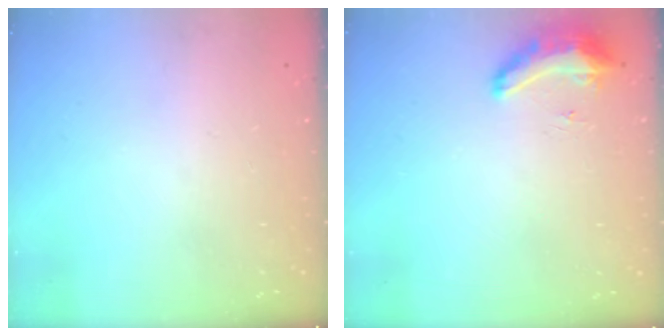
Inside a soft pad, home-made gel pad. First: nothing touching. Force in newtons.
{"total": 9.2, "press": 8.6, "slide": 3.1}